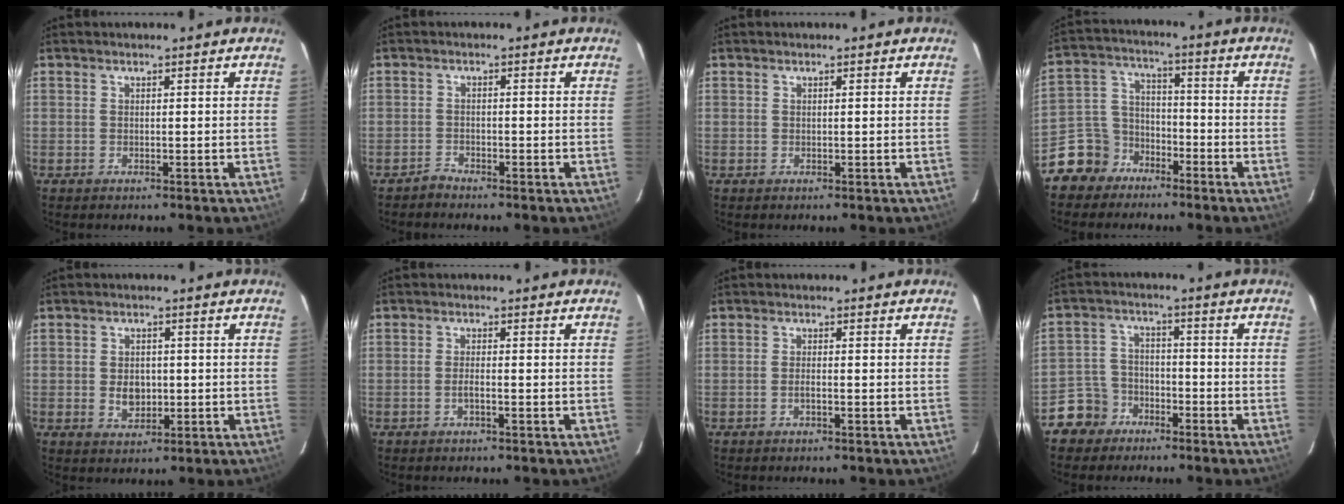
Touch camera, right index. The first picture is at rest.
{"total": 1.5, "force": [-1.4, 0.4, -0.3], "torque": [0.005, 0.007, -0.029]}
{"total": 0.0}
{"total": 9.2, "force": [-6.3, 6.6, 0.7], "torque": [-0.030, 0.041, -0.121]}
{"total": 4.6, "force": [-0.5, 3.3, 3.1], "torque": [-0.054, 0.000, -0.004]}
{"total": 1.5, "force": [-0.8, 0.2, 1.2], "torque": [-0.026, 0.000, -0.015]}
{"total": 1.1, "force": [-0.7, 0.1, 0.9], "torque": [-0.018, 0.000, -0.011]}
{"total": 6.9, "force": [-4.5, 5.2, 0.5], "torque": [-0.027, 0.027, -0.085]}